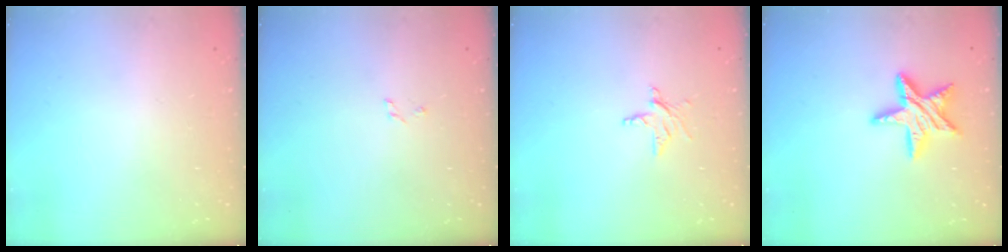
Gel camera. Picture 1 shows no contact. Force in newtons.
{"total": 1.5, "press": 1.5, "slide": 0.2}
{"total": 3.9, "press": 3.8, "slide": 0.3}
{"total": 11.7, "press": 11.6, "slide": 0.6}